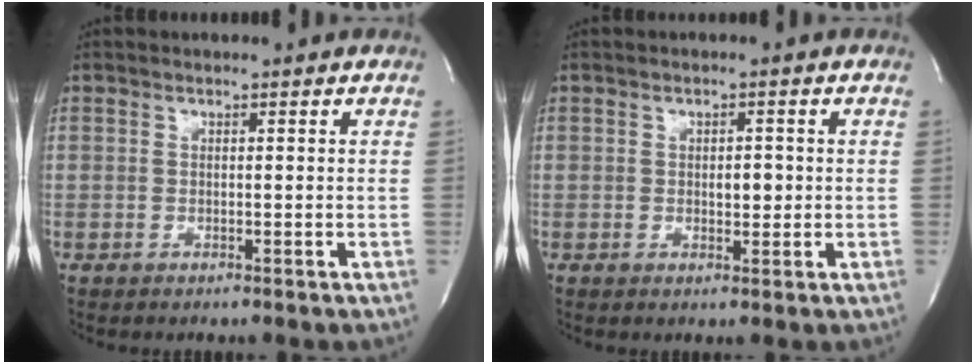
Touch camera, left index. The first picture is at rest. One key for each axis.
{"total": 2.1, "fx": -0.2, "fy": 1.1, "fz": 1.8, "tx": -0.029, "ty": -0.006, "tz": -0.001}